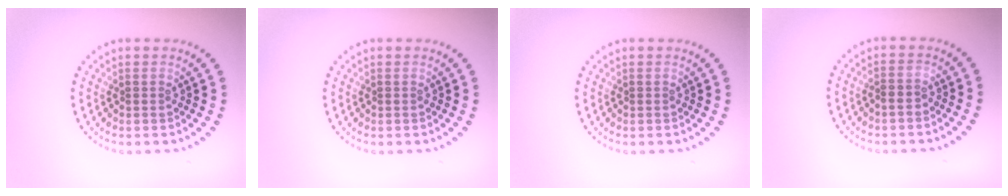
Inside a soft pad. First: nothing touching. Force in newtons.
{"total": 0.0}
{"total": 0.0}
{"total": 0.6, "press": 0.5, "slide": 0.4}